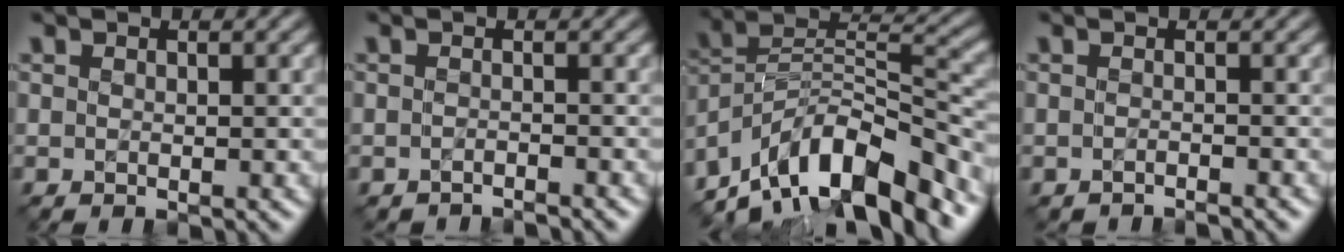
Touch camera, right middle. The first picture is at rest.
{"total": 1.8, "force": [-1.7, 0.1, 0.2], "torque": [0.001, -0.005, -0.027]}
{"total": 12.7, "force": [-9.3, 4.7, 7.4], "torque": [-0.123, 0.029, -0.176]}
{"total": 1.4, "force": [-1.4, 0.1, 0.3], "torque": [0.001, -0.005, -0.025]}